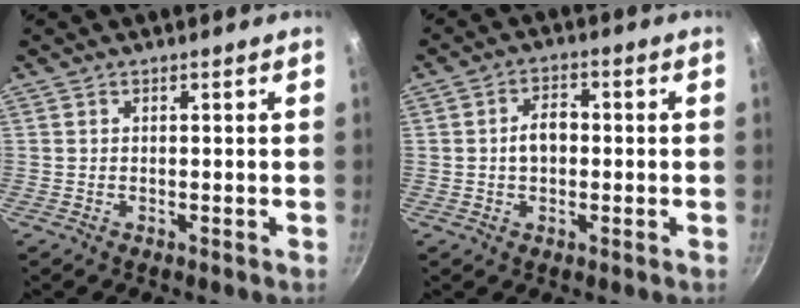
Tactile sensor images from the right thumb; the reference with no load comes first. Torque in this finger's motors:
{"motor_torque": [0.03, 0.63, 0.85, -0.10, 0.03]}